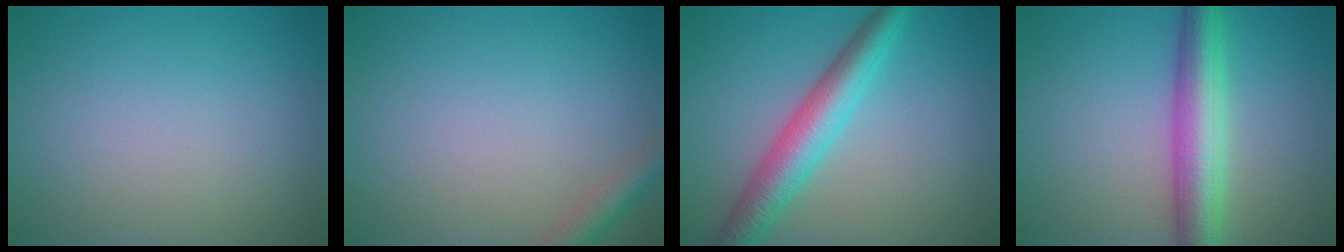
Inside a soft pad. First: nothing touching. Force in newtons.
{"total": 2.2, "press": 2.2, "slide": 0.2}
{"total": 5.2, "press": 5.2, "slide": 0.1}
{"total": 6.0, "press": 6.0, "slide": 0.1}